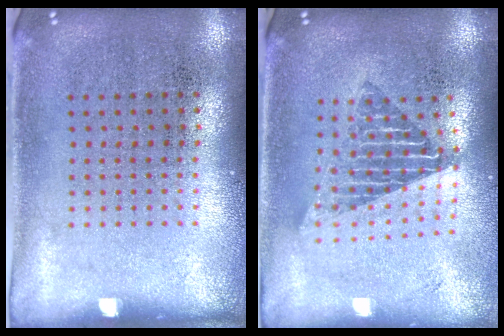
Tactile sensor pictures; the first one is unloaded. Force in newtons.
{"total": 1.7, "press": 1.4, "slide": 1.0}